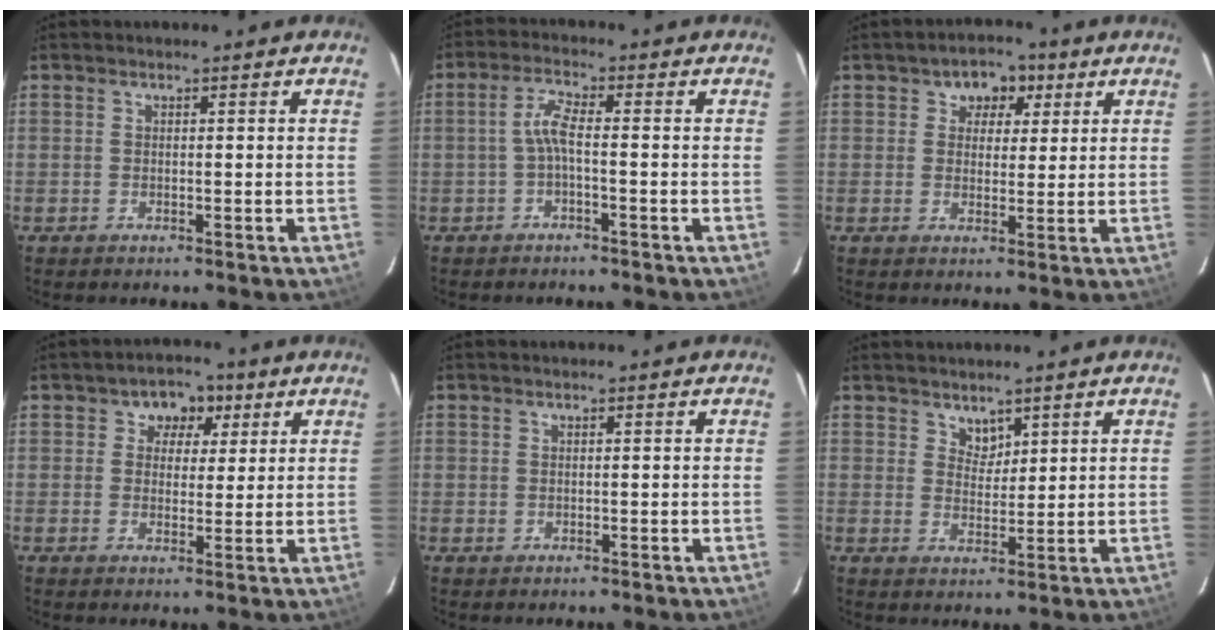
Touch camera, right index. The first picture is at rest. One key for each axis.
{"total": 3.2, "fx": -1.0, "fy": 0.3, "fz": 3.0, "tx": -0.071, "ty": 0.008, "tz": -0.022}
{"total": 5.5, "fx": 2.3, "fy": 4.5, "fz": 2.1, "tx": -0.019, "ty": 0.012, "tz": 0.031}
{"total": 5.4, "fx": 2.1, "fy": 4.7, "fz": 1.8, "tx": -0.013, "ty": 0.011, "tz": 0.026}
{"total": 0.8, "fx": 0.1, "fy": 0.8, "fz": 0.0, "tx": 0.005, "ty": 0.003, "tz": 0.003}
{"total": 2.9, "fx": 2.3, "fy": 1.6, "fz": 0.6, "tx": -0.003, "ty": 0.001, "tz": 0.043}